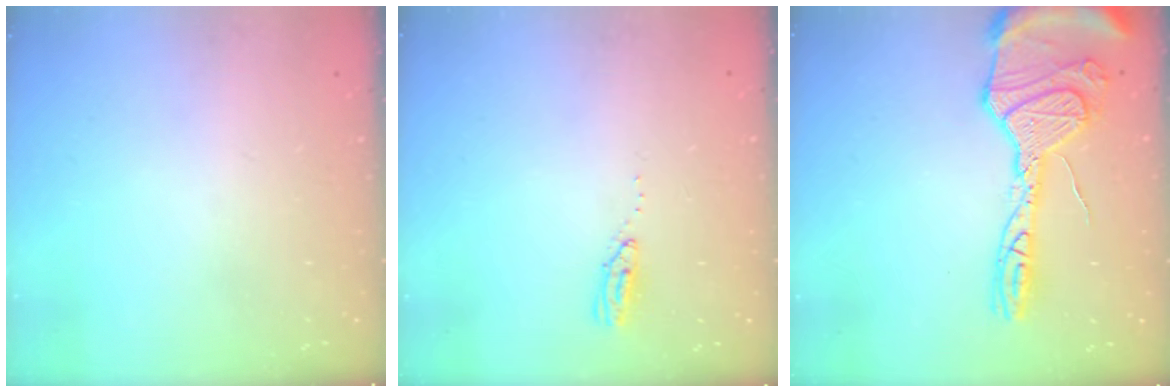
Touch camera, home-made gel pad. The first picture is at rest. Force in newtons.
{"total": 3.5, "press": 3.5, "slide": 0.4}
{"total": 19.8, "press": 19.7, "slide": 1.9}